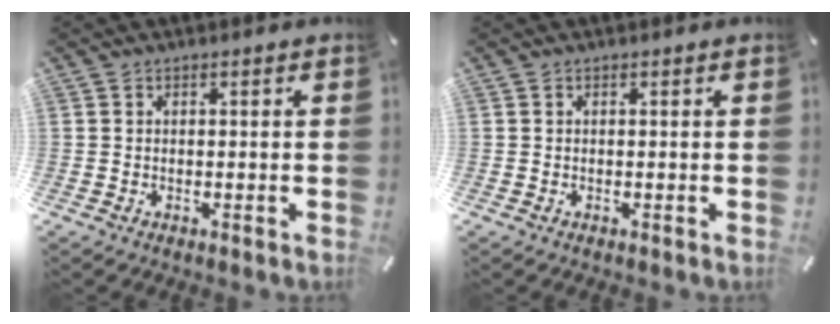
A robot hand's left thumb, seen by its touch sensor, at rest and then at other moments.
{"total": 0.0}